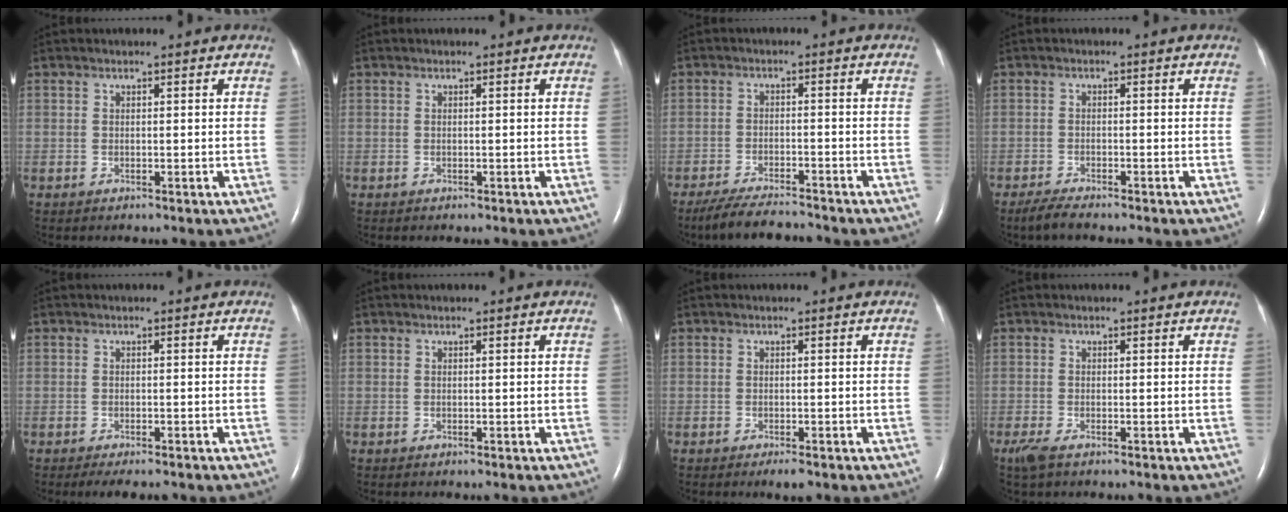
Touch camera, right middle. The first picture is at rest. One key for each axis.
{"total": 0.0}
{"total": 7.4, "fx": -6.8, "fy": 0.7, "fz": 2.9, "tx": -0.055, "ty": -0.020, "tz": -0.116}
{"total": 2.7, "fx": -2.3, "fy": 0.2, "fz": 1.3, "tx": -0.040, "ty": -0.010, "tz": -0.045}
{"total": 4.6, "fx": -3.8, "fy": 1.1, "fz": 2.3, "tx": -0.027, "ty": -0.008, "tz": -0.051}
{"total": 0.0}
{"total": 1.9, "fx": -1.3, "fy": 0.4, "fz": 1.3, "tx": -0.019, "ty": -0.004, "tz": -0.017}
{"total": 2.5, "fx": -1.7, "fy": 0.7, "fz": 1.7, "tx": -0.046, "ty": -0.009, "tz": -0.032}